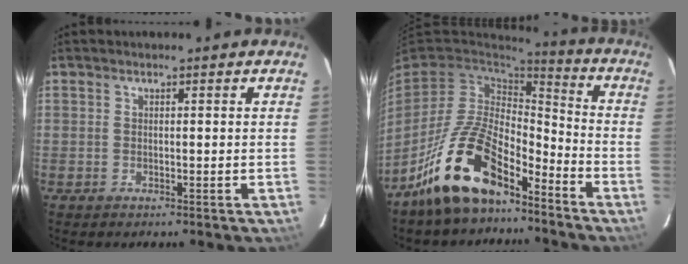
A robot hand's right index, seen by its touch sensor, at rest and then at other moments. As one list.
[{"total": 16.3, "force": [-11.5, 6.4, 9.6], "torque": [-0.198, 0.008, -0.208]}]